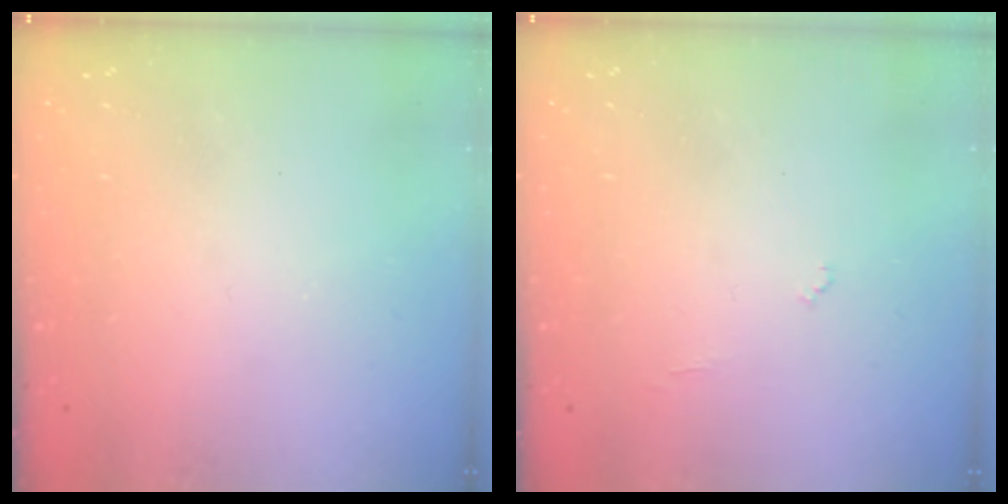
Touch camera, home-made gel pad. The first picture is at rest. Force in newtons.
{"total": 3.9, "press": 3.9, "slide": 0.3}